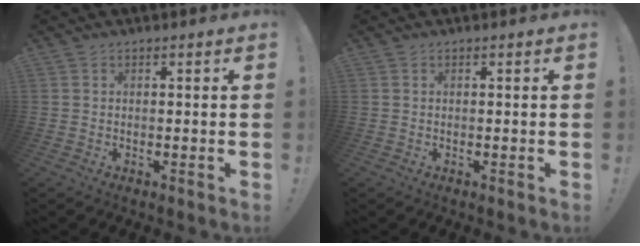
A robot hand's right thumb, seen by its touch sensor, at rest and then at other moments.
{"total": 0.0}